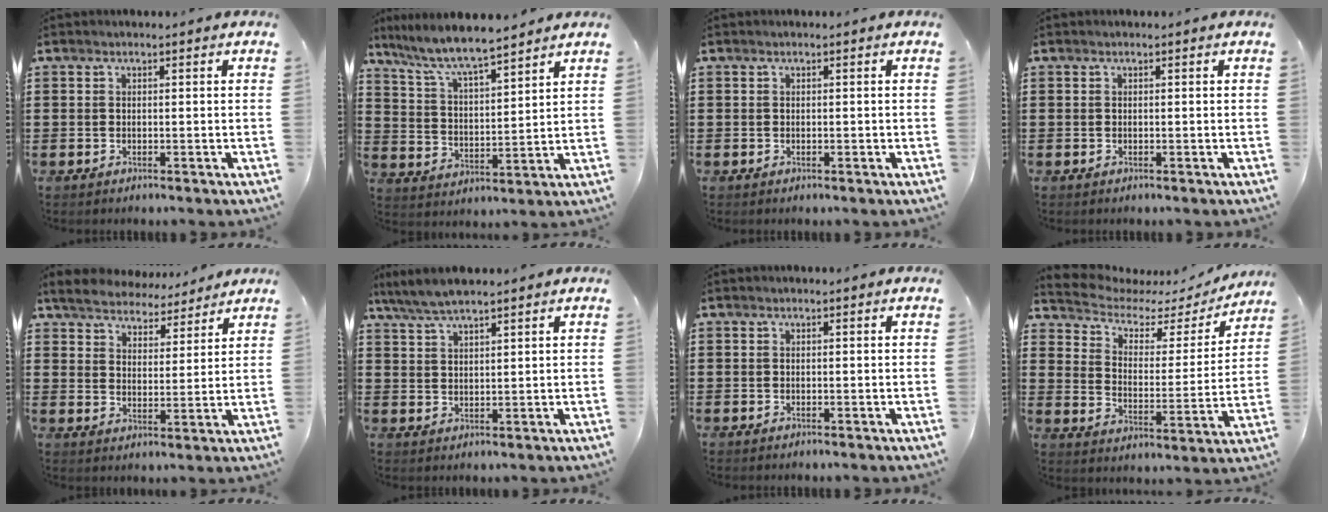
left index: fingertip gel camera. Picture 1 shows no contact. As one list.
[{"total": 7.2, "force": [6.5, 0.5, 3.1], "torque": [-0.087, -0.035, 0.110]}, {"total": 0.0}, {"total": 0.0}, {"total": 5.0, "force": [4.9, 0.7, 0.4], "torque": [-0.033, -0.025, 0.086]}, {"total": 4.3, "force": [3.6, 0.6, 2.3], "torque": [-0.053, -0.005, 0.067]}, {"total": 0.0}, {"total": 4.3, "force": [3.5, 2.0, 1.6], "torque": [-0.054, -0.023, 0.052]}]